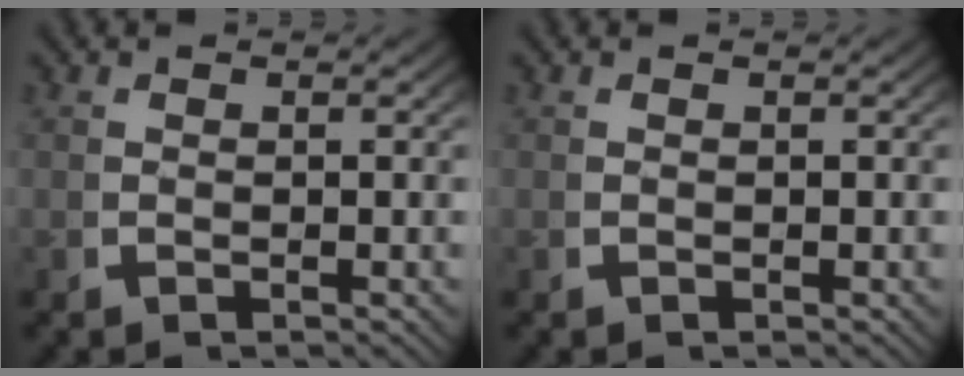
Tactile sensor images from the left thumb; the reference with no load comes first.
{"total": 0.0}